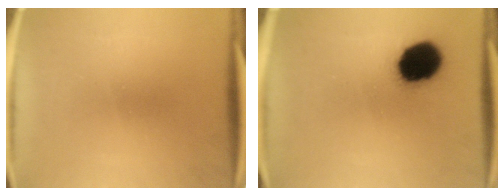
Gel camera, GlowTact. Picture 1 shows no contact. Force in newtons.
{"total": 15.0}